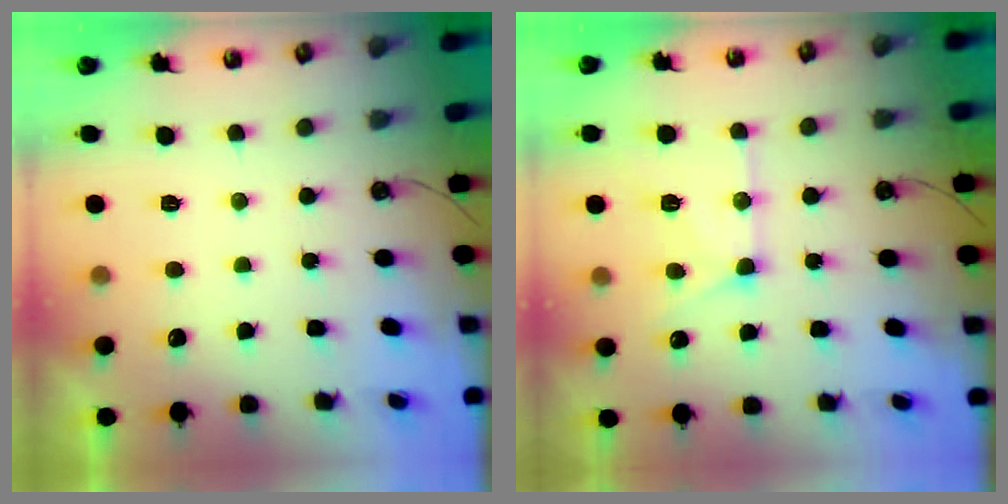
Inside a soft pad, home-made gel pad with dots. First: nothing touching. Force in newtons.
{"total": 14.5, "press": 14.5, "slide": 1.2}